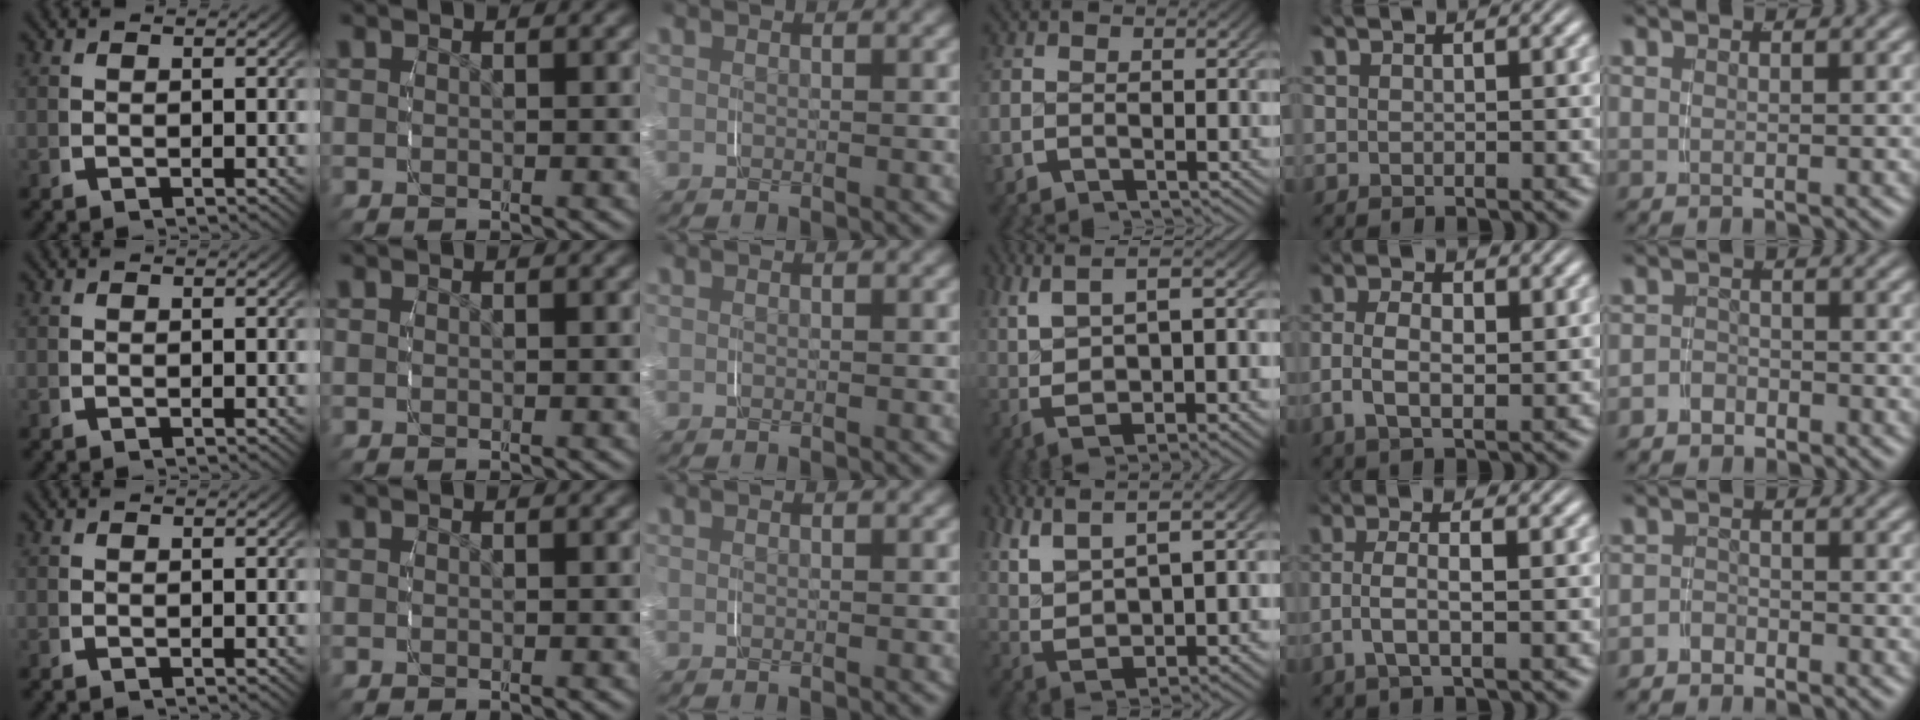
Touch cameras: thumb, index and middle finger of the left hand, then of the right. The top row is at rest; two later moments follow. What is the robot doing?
{"motion": "grasp_and_lifting", "object": "jacket"}